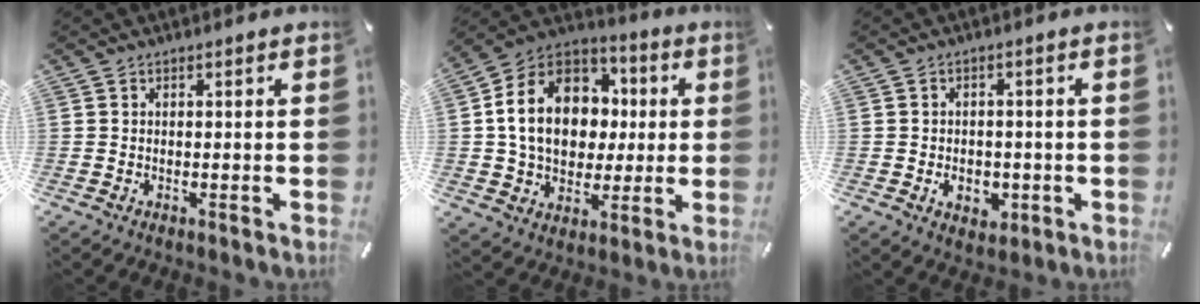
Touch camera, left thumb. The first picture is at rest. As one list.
[{"total": 17.7, "force": [1.4, 14.4, 10.2], "torque": [-0.205, 0.010, 0.029]}, {"total": 5.0, "force": [-1.3, 3.9, 2.9], "torque": [-0.039, 0.000, -0.024]}]